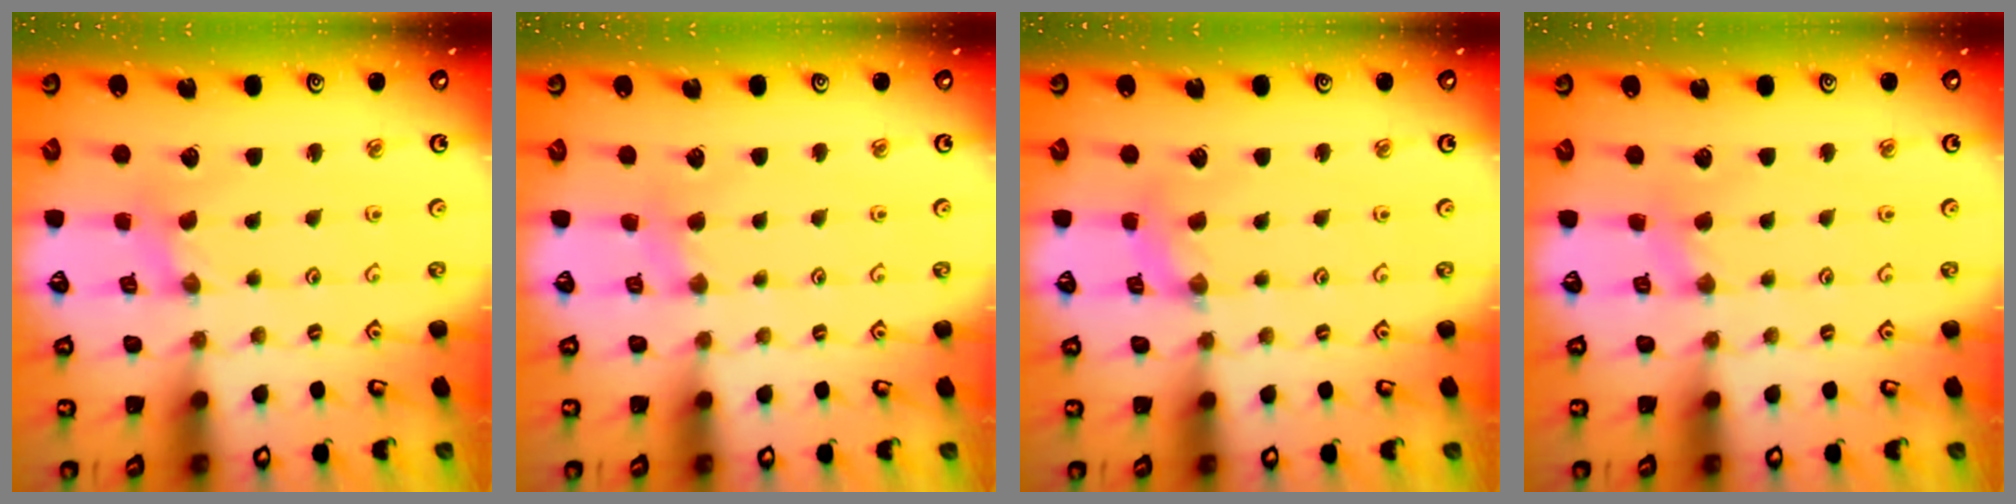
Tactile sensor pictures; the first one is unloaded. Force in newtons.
{"total": 2.7, "press": 2.7, "slide": 0.5}
{"total": 2.5, "press": 2.5, "slide": 0.3}
{"total": 1.6, "press": 1.6, "slide": 0.4}